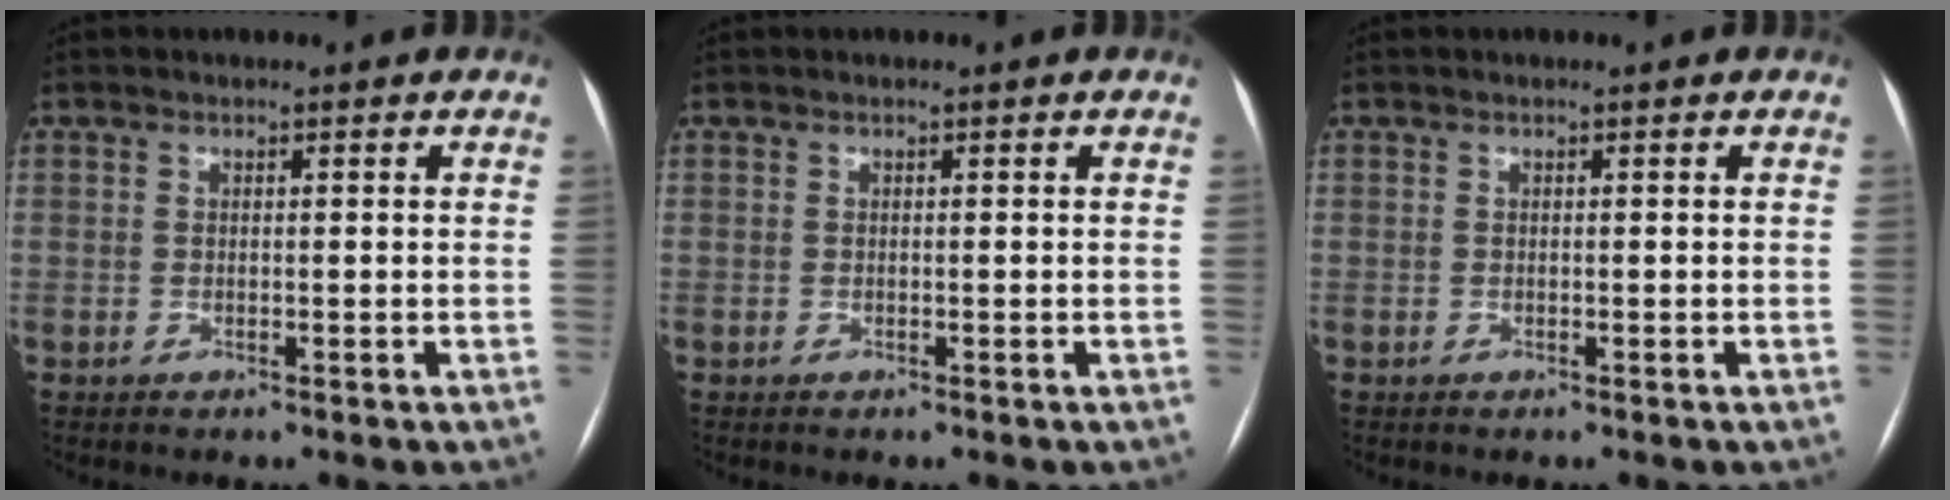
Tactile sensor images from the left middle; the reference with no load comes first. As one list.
[{"total": 0.0}, {"total": 0.0}]